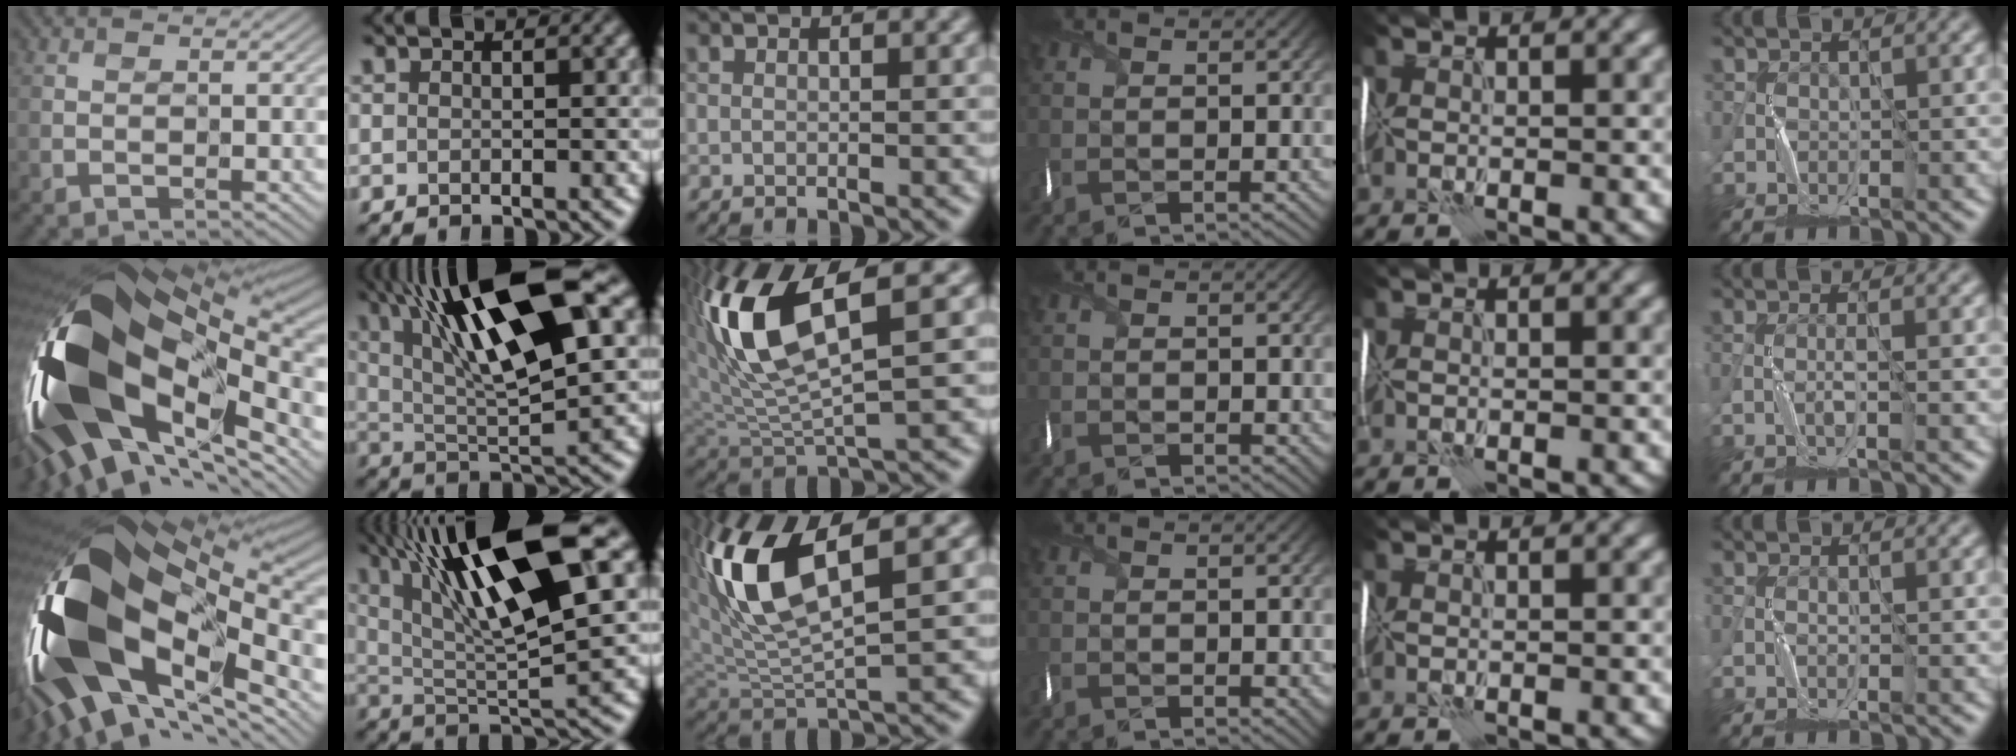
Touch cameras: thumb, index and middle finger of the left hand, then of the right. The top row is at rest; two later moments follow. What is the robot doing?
{"motion": "wrap", "object": "thread"}